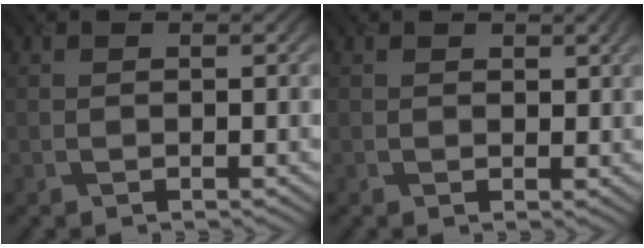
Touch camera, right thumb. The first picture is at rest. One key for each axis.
{"total": 1.1, "fx": 0.9, "fy": 0.6, "fz": 0.4, "tx": -0.009, "ty": -0.003, "tz": 0.017}